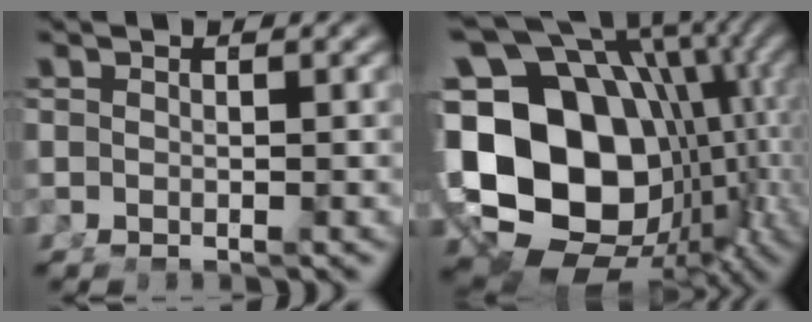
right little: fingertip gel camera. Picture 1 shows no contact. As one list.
[{"total": 30.1, "force": [-2.7, 22.0, 20.3], "torque": [-0.343, -0.070, -0.021]}]